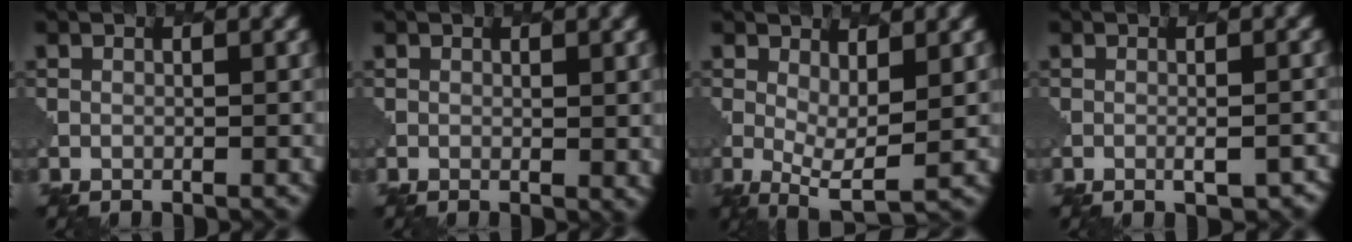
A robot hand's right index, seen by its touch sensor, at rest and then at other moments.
{"total": 1.4, "force": [0.5, 0.3, 1.2], "torque": [-0.016, -0.005, 0.008]}
{"total": 3.6, "force": [0.7, 1.2, 3.4], "torque": [-0.062, -0.011, 0.013]}
{"total": 2.4, "force": [-0.9, 0.8, 2.1], "torque": [-0.033, -0.001, -0.007]}